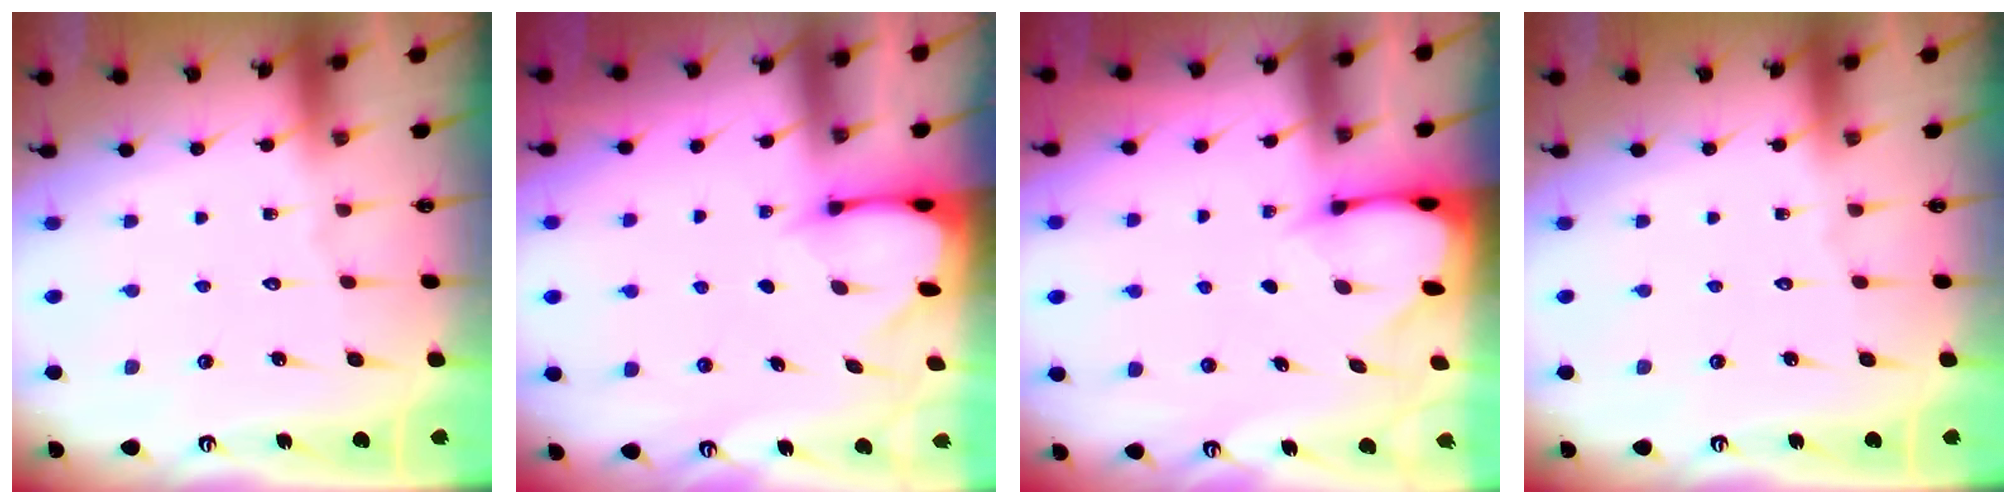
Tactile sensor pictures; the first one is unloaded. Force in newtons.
{"total": 2.5, "press": 2.5, "slide": 0.3}
{"total": 2.7, "press": 2.7, "slide": 0.4}
{"total": 0.0}